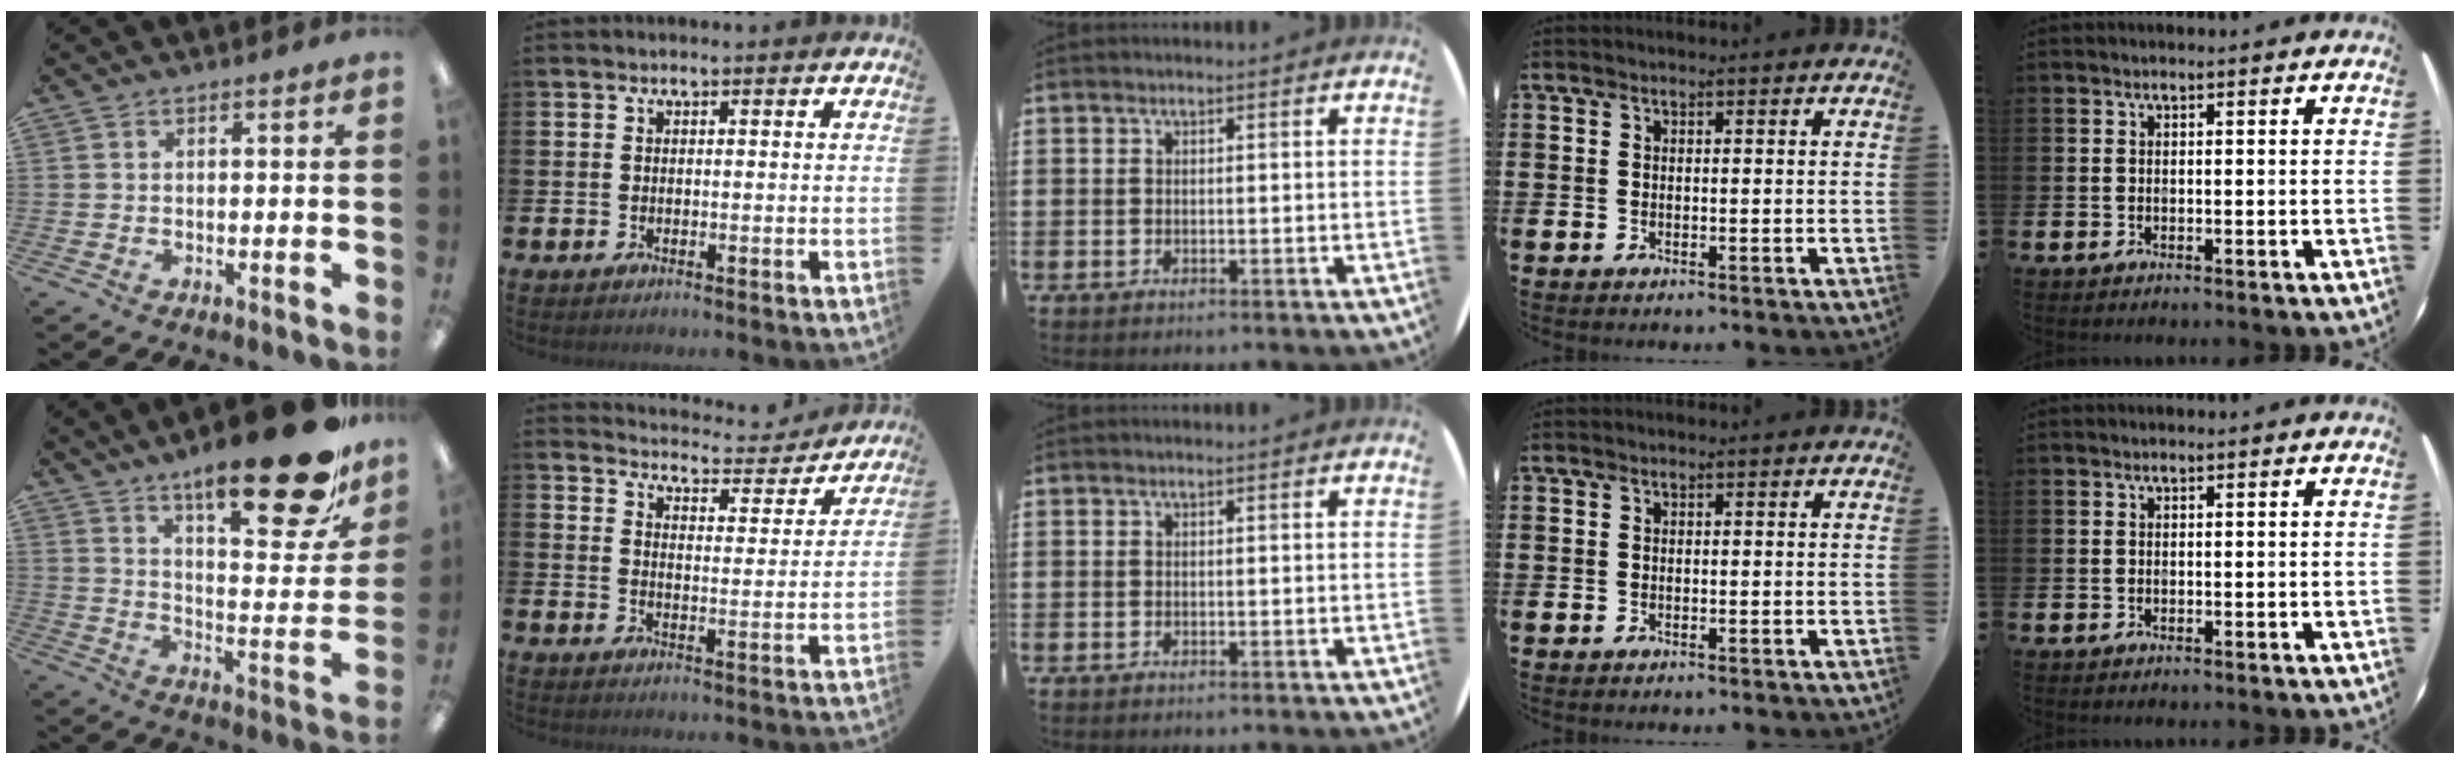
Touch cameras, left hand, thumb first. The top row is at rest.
{"thumb": {"total": 23.8, "force": [15.6, 7.5, 16.3], "torque": [-0.225, -0.107, 0.249]}, "index": {"total": 4.9, "force": [4.9, 0.6, 0.3], "torque": [-0.027, -0.041, 0.081]}}